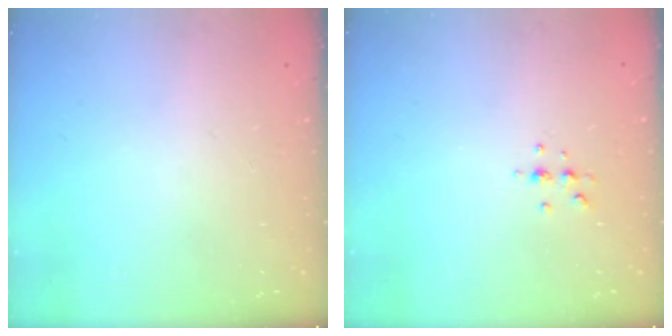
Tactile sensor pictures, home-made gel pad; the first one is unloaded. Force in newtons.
{"total": 4.4, "press": 4.3, "slide": 0.6}